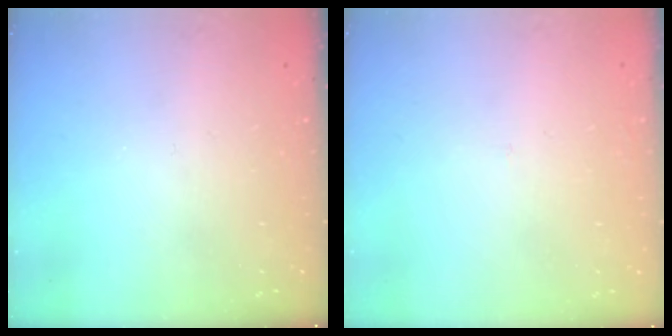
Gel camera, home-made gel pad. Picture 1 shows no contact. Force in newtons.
{"total": 1.4, "press": 1.4, "slide": 0.1}